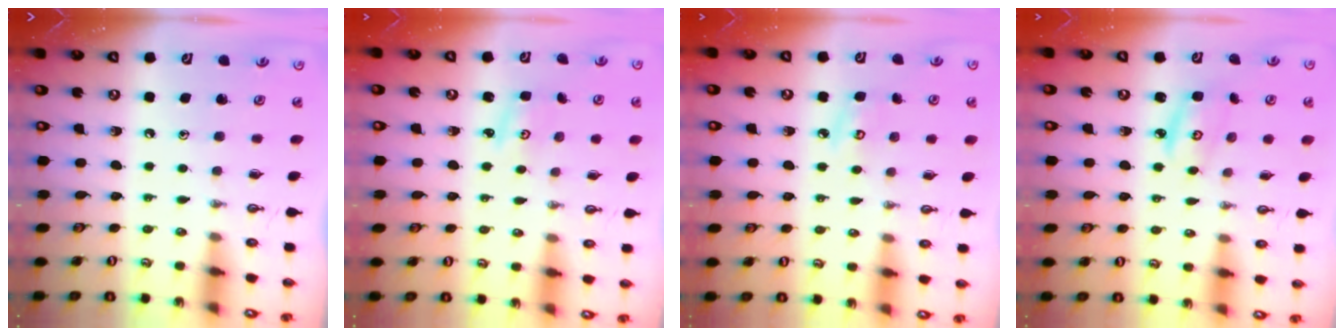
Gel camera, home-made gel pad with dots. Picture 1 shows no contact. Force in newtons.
{"total": 2.3, "press": 2.2, "slide": 0.4}
{"total": 4.9, "press": 4.9, "slide": 0.4}
{"total": 3.9, "press": 3.9, "slide": 0.3}